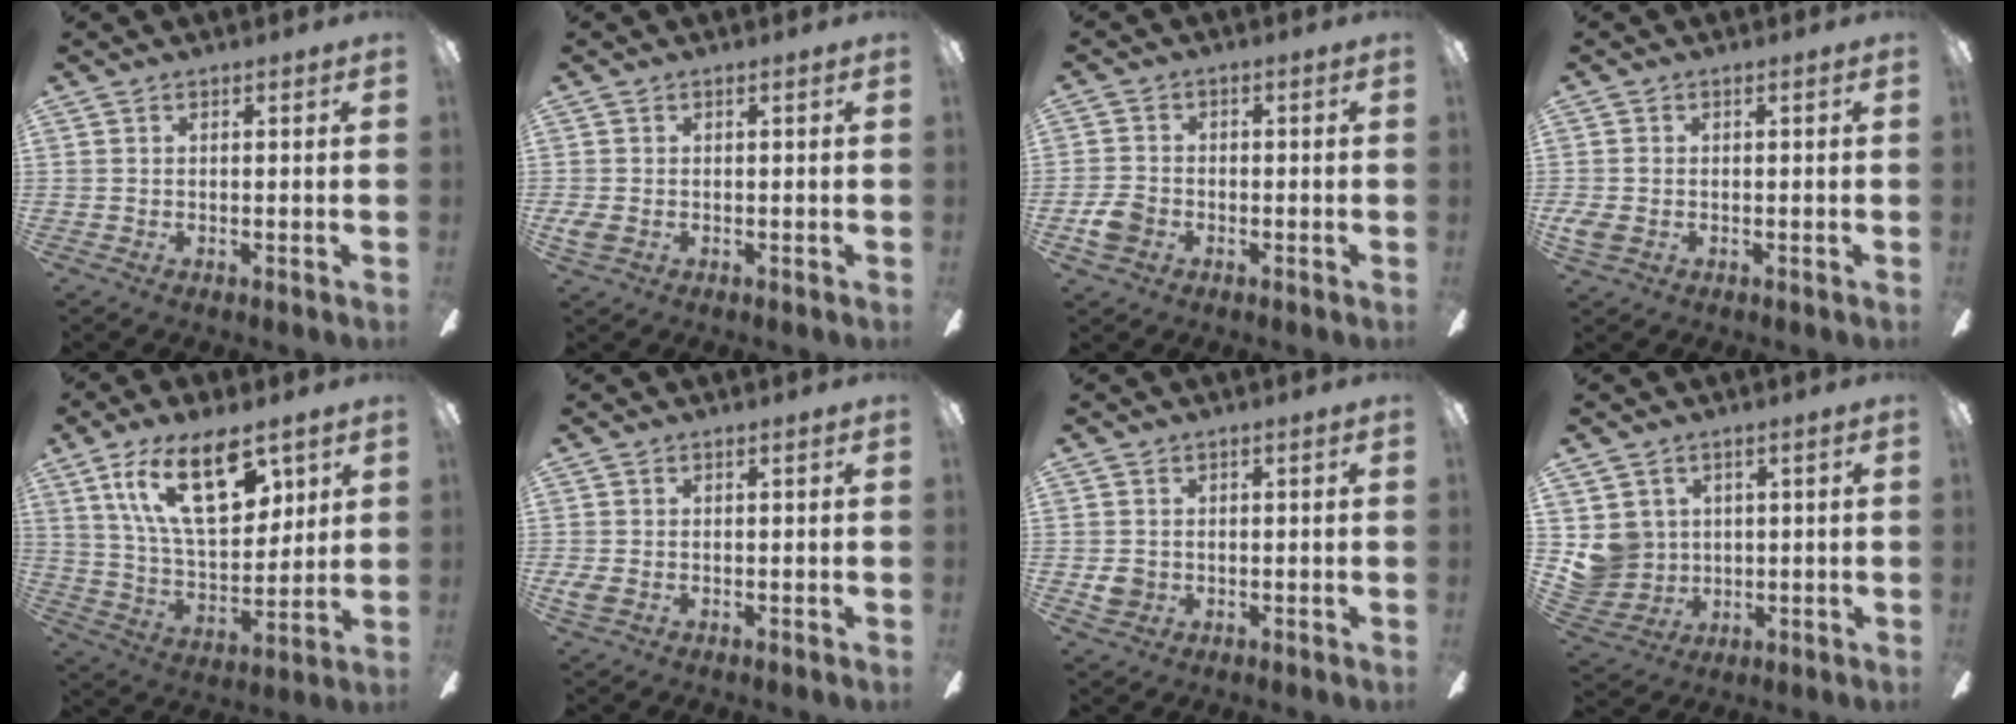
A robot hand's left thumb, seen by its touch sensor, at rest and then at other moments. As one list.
[{"total": 2.4, "force": [-1.0, 1.6, 1.6], "torque": [-0.039, 0.000, -0.019]}, {"total": 5.2, "force": [-2.1, 3.9, 2.7], "torque": [-0.053, 0.008, -0.043]}, {"total": 2.7, "force": [-1.0, 1.8, 1.7], "torque": [-0.044, 0.001, -0.020]}, {"total": 20.9, "force": [10.9, 9.6, 15.0], "torque": [-0.278, -0.032, 0.183]}, {"total": 2.4, "force": [-0.9, 1.5, 1.6], "torque": [-0.039, -0.001, -0.018]}, {"total": 3.9, "force": [-0.2, 3.6, 1.4], "torque": [-0.009, 0.002, -0.002]}, {"total": 7.3, "force": [1.8, 7.0, 1.1], "torque": [-0.037, -0.009, 0.043]}]